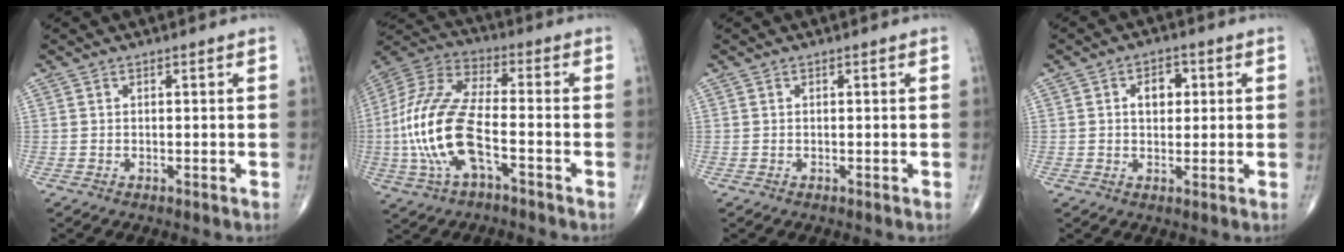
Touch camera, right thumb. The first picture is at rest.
{"total": 16.8, "force": [-4.2, 7.2, 14.6], "torque": [-0.320, 0.031, -0.081]}
{"total": 0.0}
{"total": 4.9, "force": [1.0, 3.4, 3.4], "torque": [-0.035, 0.005, 0.013]}